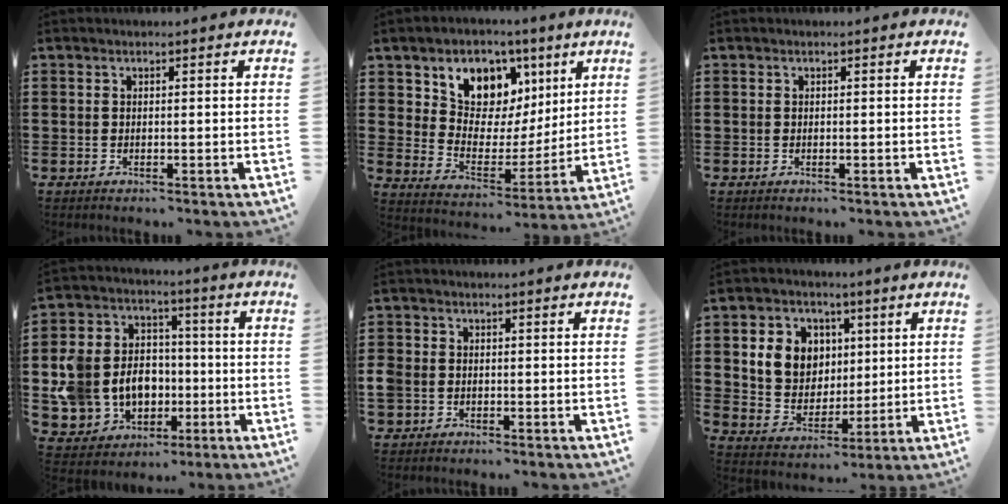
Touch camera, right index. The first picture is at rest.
{"total": 8.0, "force": [5.2, 5.8, 1.8], "torque": [-0.073, -0.044, 0.092]}
{"total": 0.0}
{"total": 10.9, "force": [-1.5, 10.1, 4.0], "torque": [-0.142, 0.006, -0.022]}
{"total": 1.8, "force": [-0.6, 1.6, 0.5], "torque": [-0.023, -0.002, -0.017]}
{"total": 8.4, "force": [2.7, 7.5, 2.7], "torque": [-0.082, 0.018, 0.052]}